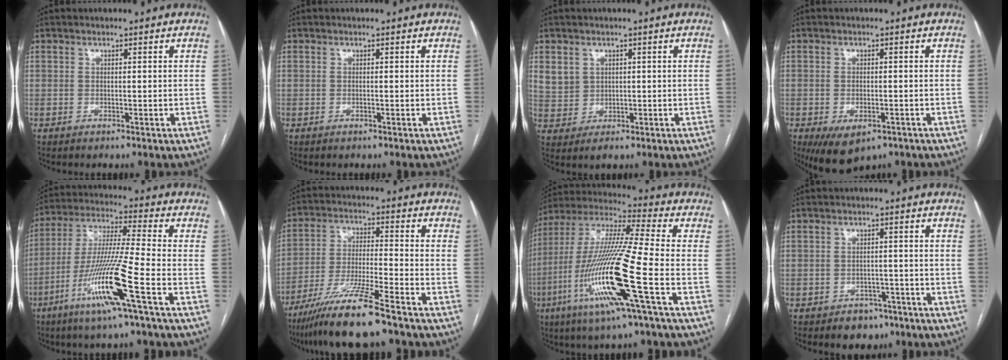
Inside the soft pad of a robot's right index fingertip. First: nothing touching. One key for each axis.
{"total": 0.0}
{"total": 4.5, "fx": 1.7, "fy": 4.0, "fz": 0.9, "tx": -0.023, "ty": 0.013, "tz": 0.047}
{"total": 6.9, "fx": -3.9, "fy": 3.6, "fz": 4.4, "tx": -0.073, "ty": -0.009, "tz": -0.050}
{"total": 14.6, "fx": -6.6, "fy": -1.1, "fz": 13.0, "tx": -0.265, "ty": -0.018, "tz": -0.127}
{"total": 12.8, "fx": -9.7, "fy": -0.3, "fz": 8.4, "tx": -0.161, "ty": -0.031, "tz": -0.175}
{"total": 19.8, "fx": -6.6, "fy": -0.2, "fz": 18.7, "tx": -0.399, "ty": -0.024, "tz": -0.135}
{"total": 4.0, "fx": -2.6, "fy": 2.9, "fz": 0.9, "tx": -0.006, "ty": 0.013, "tz": -0.030}